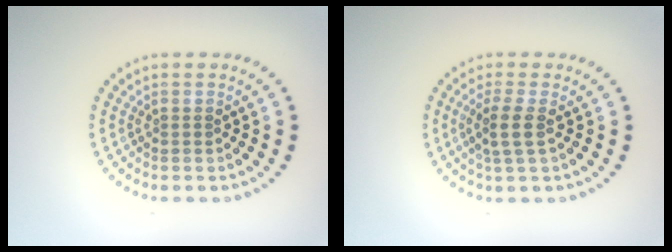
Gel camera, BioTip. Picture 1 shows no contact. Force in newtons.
{"total": 2.2, "press": 2.0, "slide": 1.0}